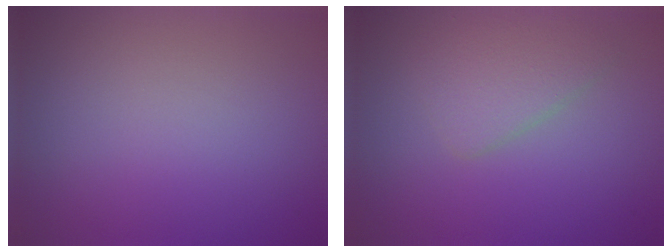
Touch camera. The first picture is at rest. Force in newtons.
{"total": 2.6, "press": 2.6, "slide": 0.1}